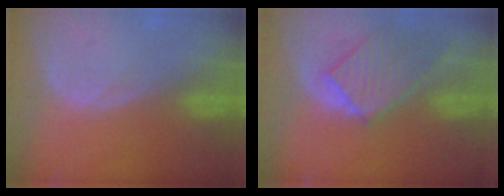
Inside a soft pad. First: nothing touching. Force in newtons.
{"total": 8.6, "press": 7.8, "slide": 3.7}